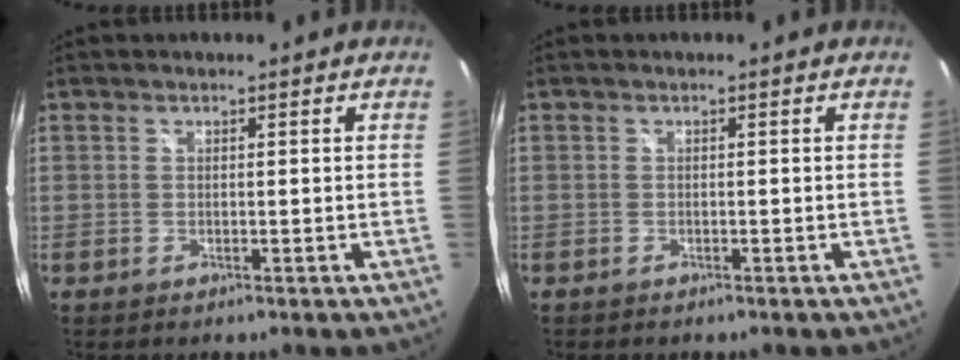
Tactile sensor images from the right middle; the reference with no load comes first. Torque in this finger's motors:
{"motor_torque": [-0.59, 0.24, -0.02, 0.00]}